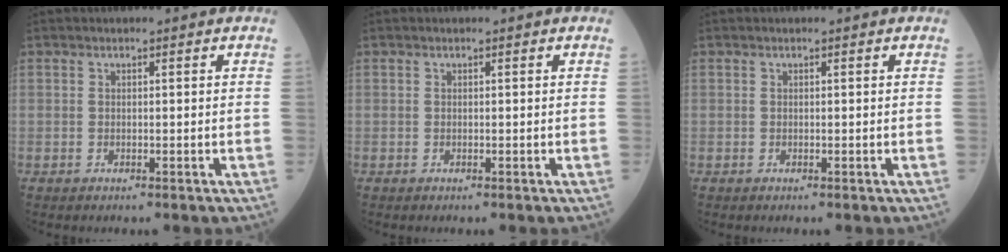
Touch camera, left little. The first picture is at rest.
{"total": 0.0}
{"total": 0.0}